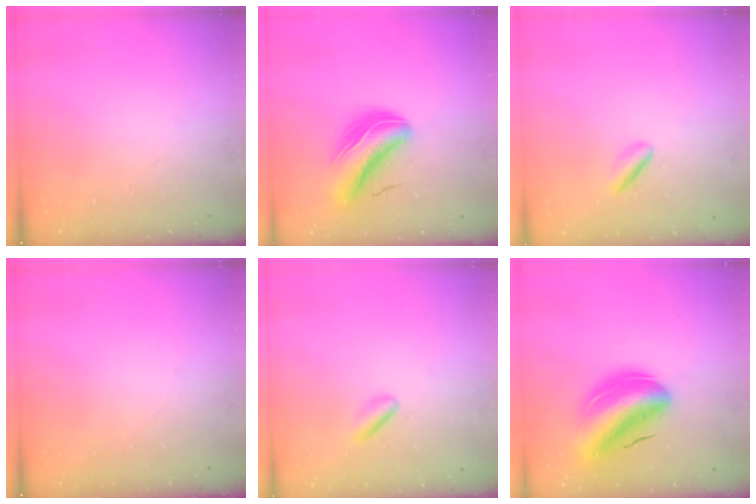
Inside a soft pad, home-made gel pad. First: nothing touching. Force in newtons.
{"total": 7.6, "press": 7.3, "slide": 2.0}
{"total": 1.9, "press": 1.9, "slide": 0.4}
{"total": 0.0}
{"total": 3.0, "press": 2.8, "slide": 1.0}
{"total": 15.2, "press": 14.6, "slide": 4.3}